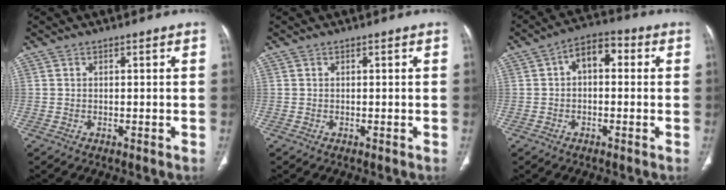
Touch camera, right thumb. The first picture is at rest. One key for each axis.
{"total": 0.0}
{"total": 6.6, "fx": 0.8, "fy": 4.1, "fz": 5.2, "tx": -0.061, "ty": 0.023, "tz": -0.001}